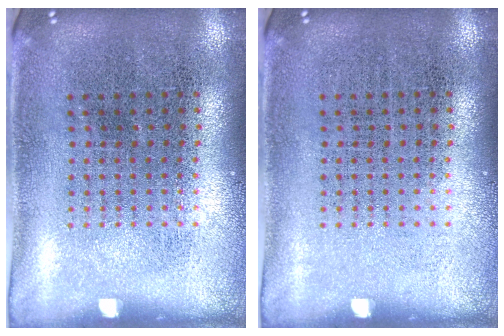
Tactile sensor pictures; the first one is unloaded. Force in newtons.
{"total": 0.0}